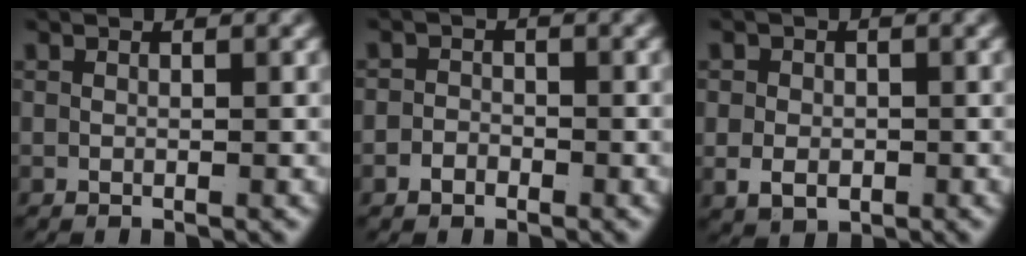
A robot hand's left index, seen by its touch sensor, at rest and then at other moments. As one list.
[{"total": 1.6, "force": [-1.2, 1.0, 0.1], "torque": [0.005, -0.009, -0.021]}, {"total": 3.0, "force": [-0.5, 2.5, 1.6], "torque": [-0.030, -0.017, 0.002]}]